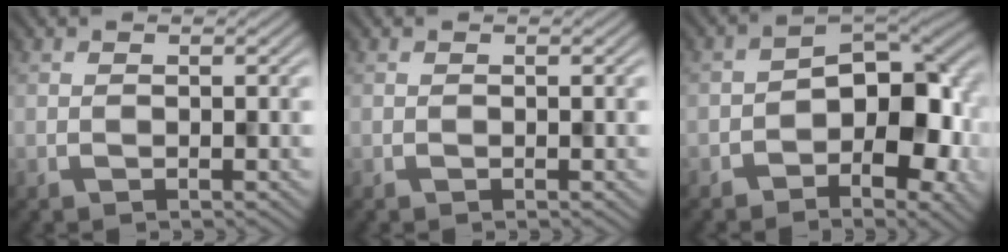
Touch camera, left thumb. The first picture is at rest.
{"total": 0.0}
{"total": 10.3, "force": [-2.2, 6.2, 7.9], "torque": [-0.073, 0.008, -0.047]}